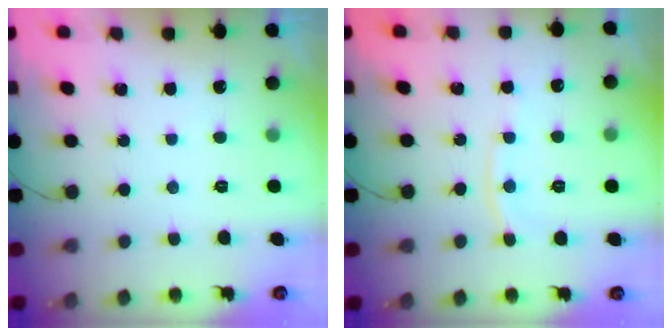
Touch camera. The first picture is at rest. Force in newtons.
{"total": 5.6, "press": 5.6, "slide": 0.8}